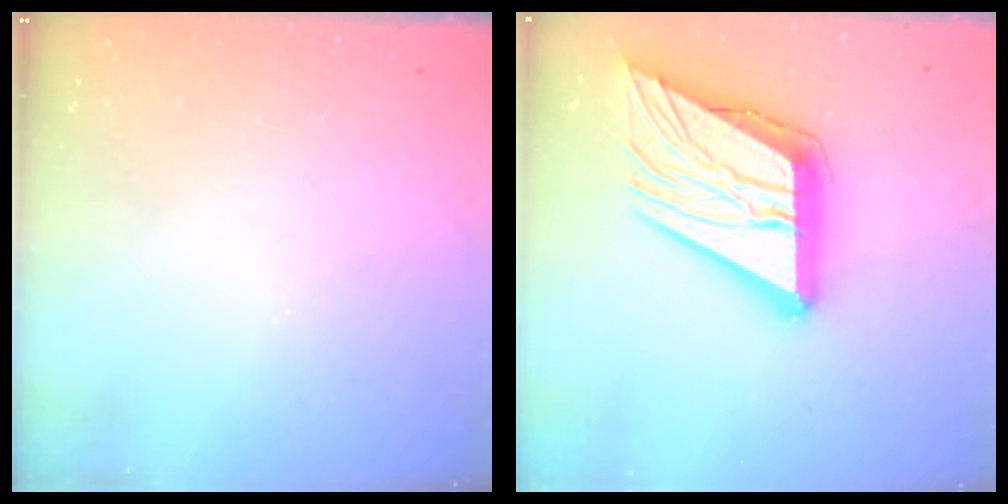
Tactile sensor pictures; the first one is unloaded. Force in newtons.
{"total": 24.2, "press": 24.1, "slide": 2.8}